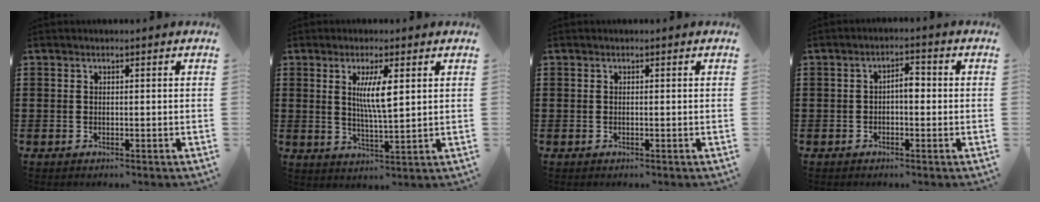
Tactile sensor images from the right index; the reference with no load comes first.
{"total": 5.8, "force": [1.6, 1.1, 5.5], "torque": [-0.111, 0.003, 0.025]}
{"total": 0.0}
{"total": 2.8, "force": [-0.4, 1.2, 2.5], "torque": [-0.048, 0.007, -0.010]}